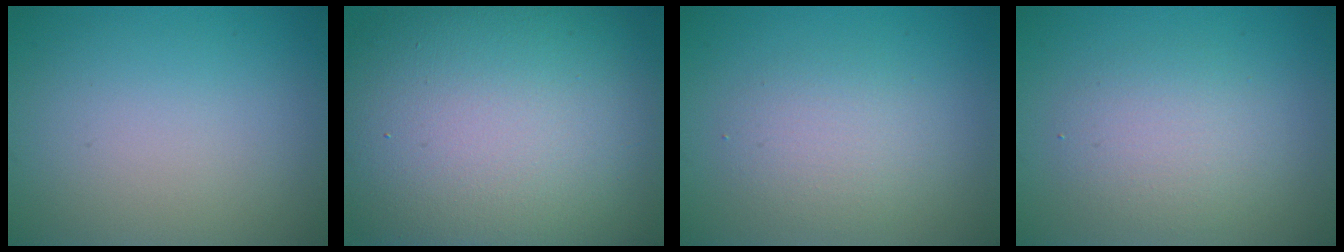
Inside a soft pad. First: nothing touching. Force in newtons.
{"total": 17.9, "press": 17.9, "slide": 0.9}
{"total": 2.6, "press": 2.6, "slide": 0.1}
{"total": 3.2, "press": 3.1, "slide": 0.2}